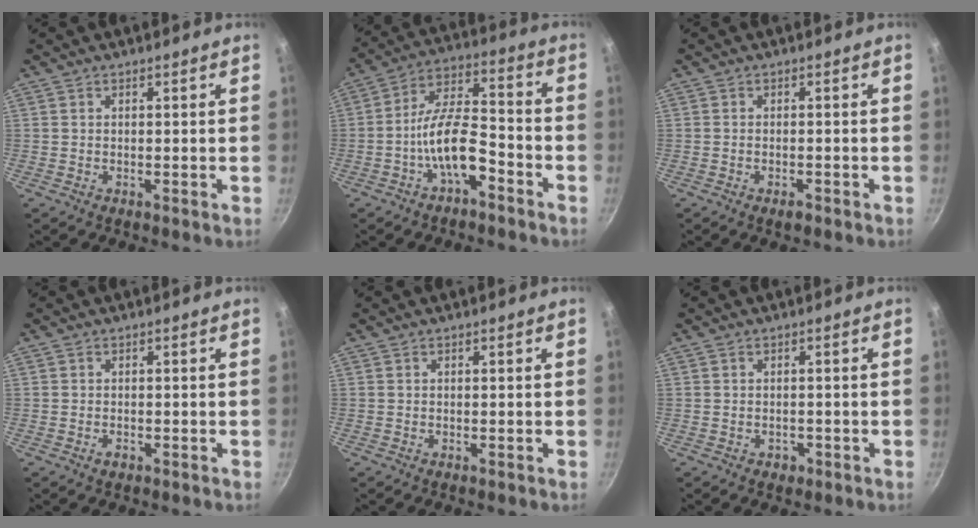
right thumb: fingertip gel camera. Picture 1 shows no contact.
{"total": 11.3, "force": [-5.3, 4.7, 8.8], "torque": [-0.143, 0.054, -0.100]}
{"total": 1.7, "force": [-1.1, 0.7, 1.1], "torque": [-0.019, 0.009, -0.017]}
{"total": 1.1, "force": [-0.5, 0.8, 0.6], "torque": [-0.008, 0.001, -0.010]}
{"total": 0.0}
{"total": 1.7, "force": [-0.7, 1.4, 0.7], "torque": [-0.004, 0.007, -0.004]}